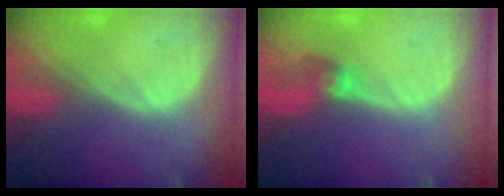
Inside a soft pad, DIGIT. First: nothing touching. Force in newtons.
{"total": 2.7, "press": 2.7, "slide": 0.3}